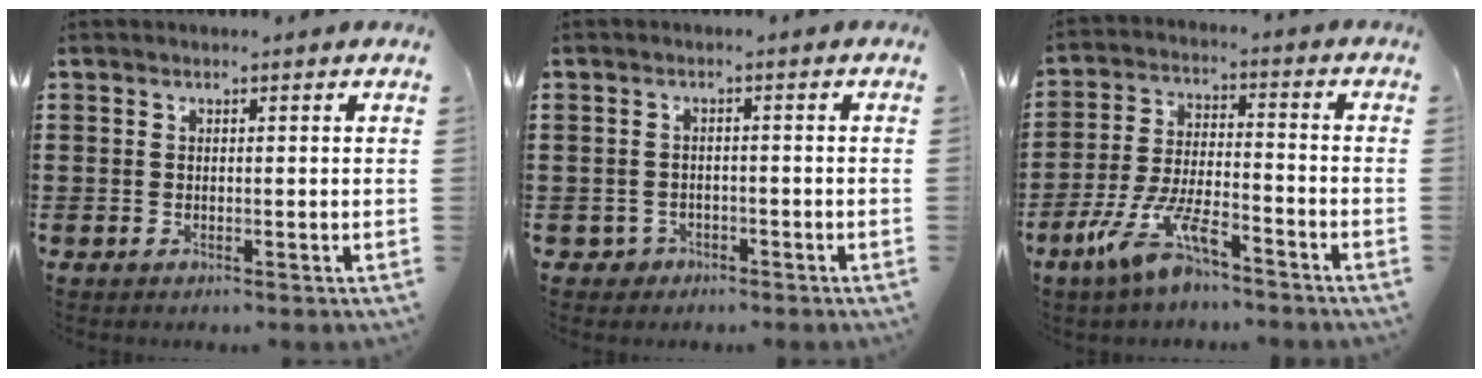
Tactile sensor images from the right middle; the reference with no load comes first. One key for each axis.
{"total": 1.8, "fx": -1.3, "fy": 1.1, "fz": 0.0, "tx": -0.008, "ty": 0.001, "tz": -0.032}
{"total": 10.1, "fx": -7.0, "fy": 2.2, "fz": 6.9, "tx": -0.153, "ty": -0.002, "tz": -0.136}